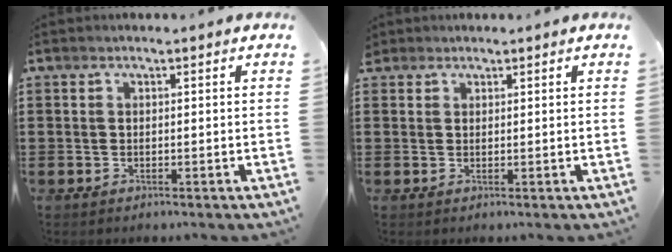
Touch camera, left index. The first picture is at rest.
{"total": 1.4, "force": [1.2, 0.7, 0.0], "torque": [-0.004, 0.004, 0.024]}